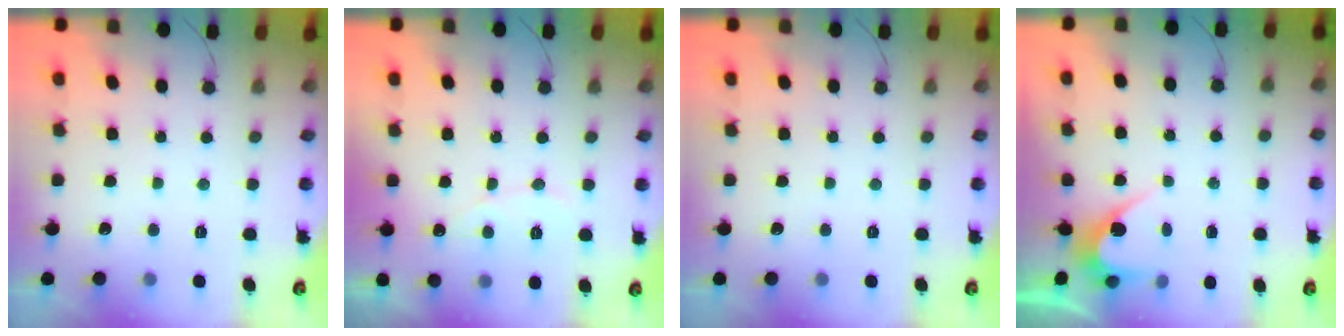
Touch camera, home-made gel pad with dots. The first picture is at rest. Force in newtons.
{"total": 5.3, "press": 5.3, "slide": 0.1}
{"total": 0.0}
{"total": 2.8, "press": 2.8, "slide": 0.1}